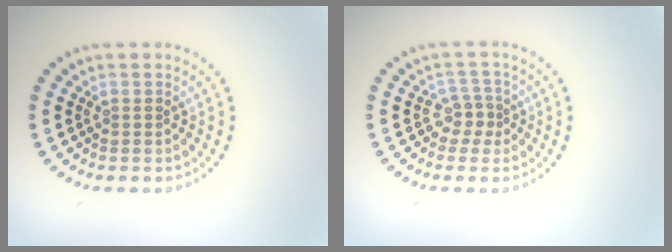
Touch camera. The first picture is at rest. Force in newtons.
{"total": 1.9, "press": 1.4, "slide": 1.3}